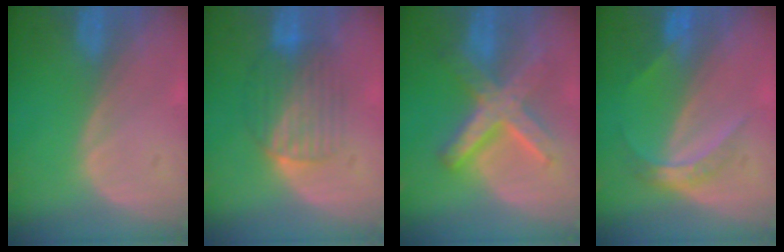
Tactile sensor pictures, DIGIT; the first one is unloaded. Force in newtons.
{"total": 6.5, "press": 6.4, "slide": 1.0}
{"total": 9.0, "press": 9.0, "slide": 0.6}
{"total": 4.8, "press": 4.3, "slide": 2.2}